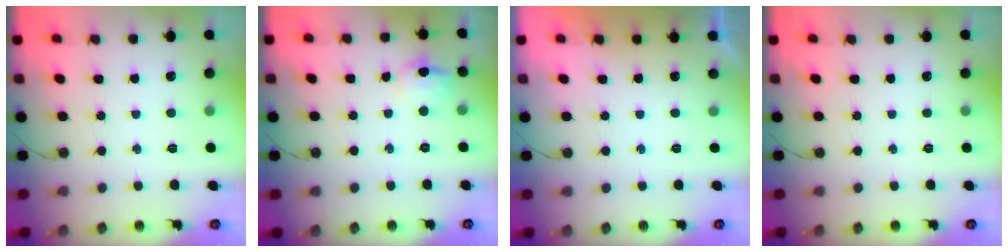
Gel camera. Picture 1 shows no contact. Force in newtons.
{"total": 7.4, "press": 7.3, "slide": 1.3}
{"total": 0.0}
{"total": 0.0}